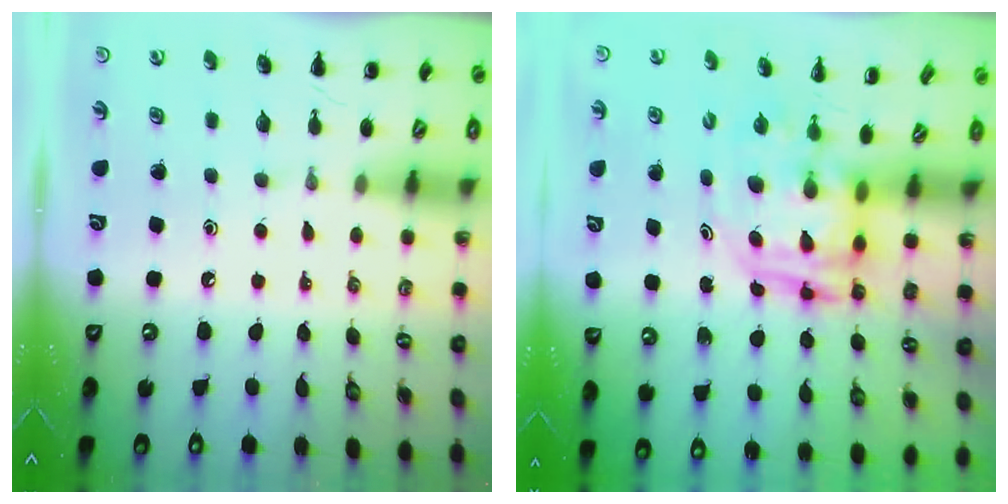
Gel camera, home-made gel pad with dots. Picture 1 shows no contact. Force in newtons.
{"total": 4.0, "press": 3.9, "slide": 0.9}